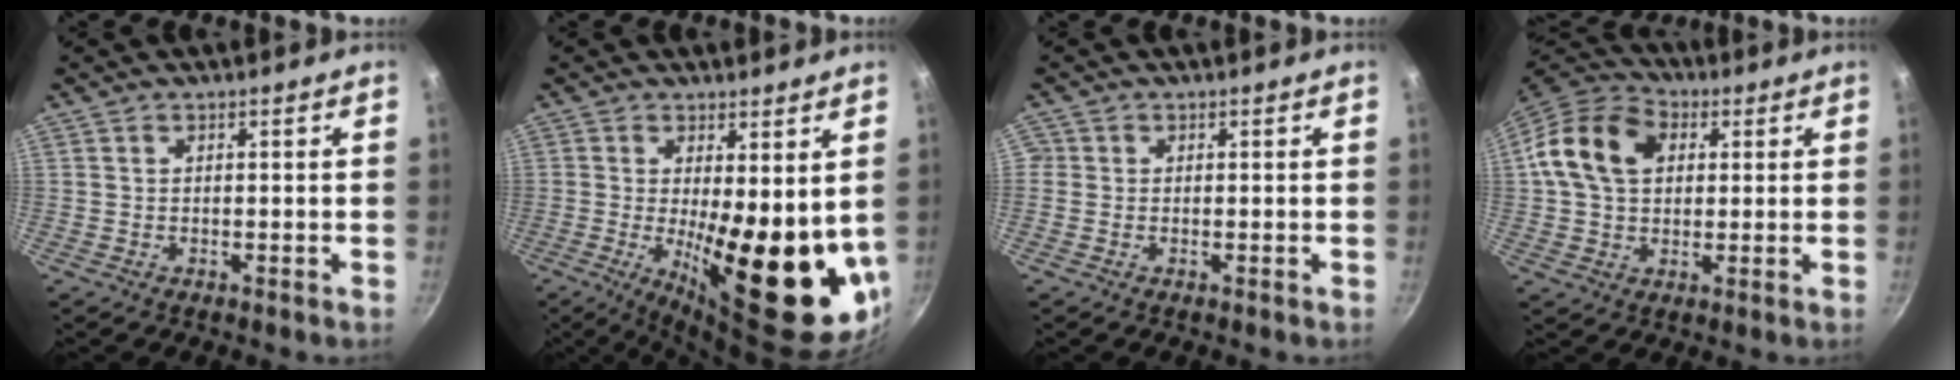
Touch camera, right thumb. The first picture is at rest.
{"total": 19.4, "force": [-0.4, 6.7, 18.2], "torque": [-0.223, -0.042, 0.007]}
{"total": 0.9, "force": [-0.1, 0.9, 0.1], "torque": [0.002, 0.002, -0.006]}
{"total": 14.5, "force": [3.2, 10.6, 9.3], "torque": [-0.152, 0.019, 0.041]}